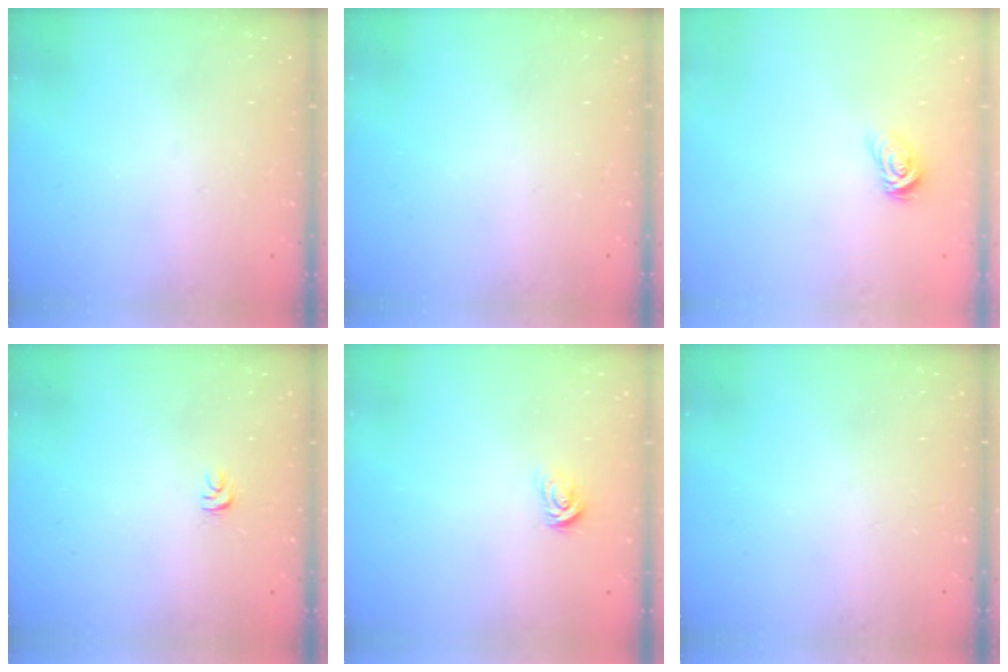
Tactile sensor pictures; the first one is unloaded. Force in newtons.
{"total": 0.0}
{"total": 3.6, "press": 3.6, "slide": 0.5}
{"total": 3.9, "press": 3.8, "slide": 0.4}
{"total": 2.8, "press": 2.8, "slide": 0.4}
{"total": 0.0}